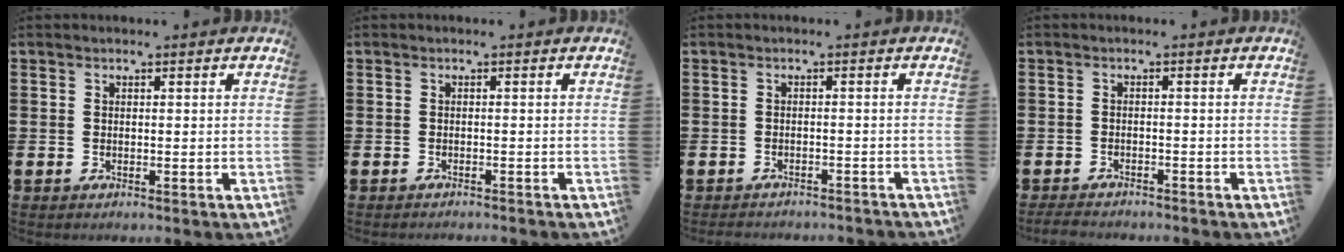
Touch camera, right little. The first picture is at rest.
{"total": 0.0}
{"total": 1.3, "force": [-1.3, 0.0, 0.0], "torque": [-0.003, 0.002, -0.027]}
{"total": 1.6, "force": [-1.6, 0.2, 0.3], "torque": [-0.009, 0.004, -0.034]}